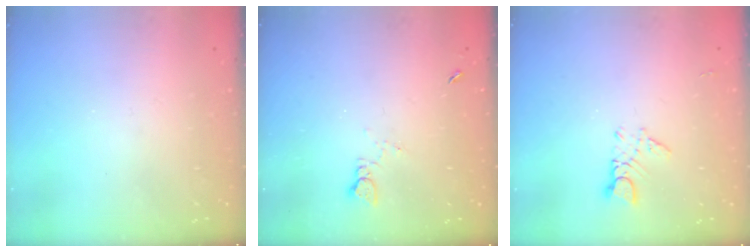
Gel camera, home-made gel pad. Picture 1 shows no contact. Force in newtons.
{"total": 2.1, "press": 2.1, "slide": 0.3}
{"total": 2.5, "press": 2.4, "slide": 0.4}